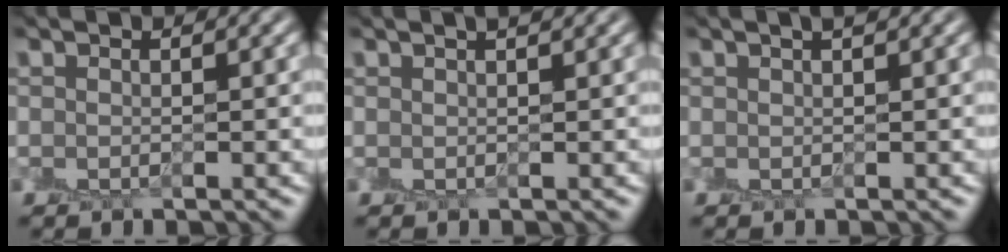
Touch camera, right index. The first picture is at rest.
{"total": 0.9, "force": [0.6, -0.2, 0.7], "torque": [-0.009, 0.008, 0.008]}
{"total": 0.9, "force": [0.5, -0.2, 0.7], "torque": [-0.011, 0.008, 0.008]}